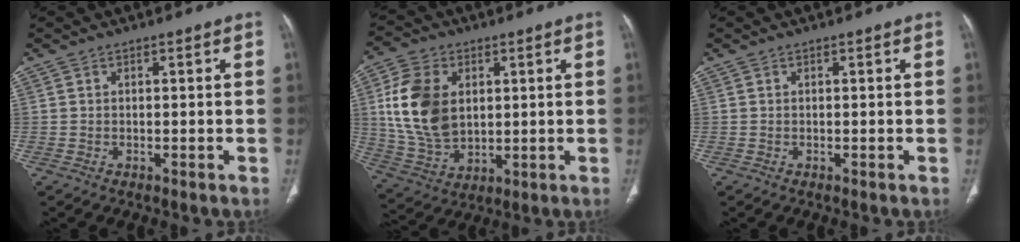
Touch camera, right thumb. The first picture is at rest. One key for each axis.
{"total": 14.7, "fx": 2.7, "fy": 9.8, "fz": 10.6, "tx": -0.198, "ty": -0.009, "tz": 0.056}
{"total": 0.0}